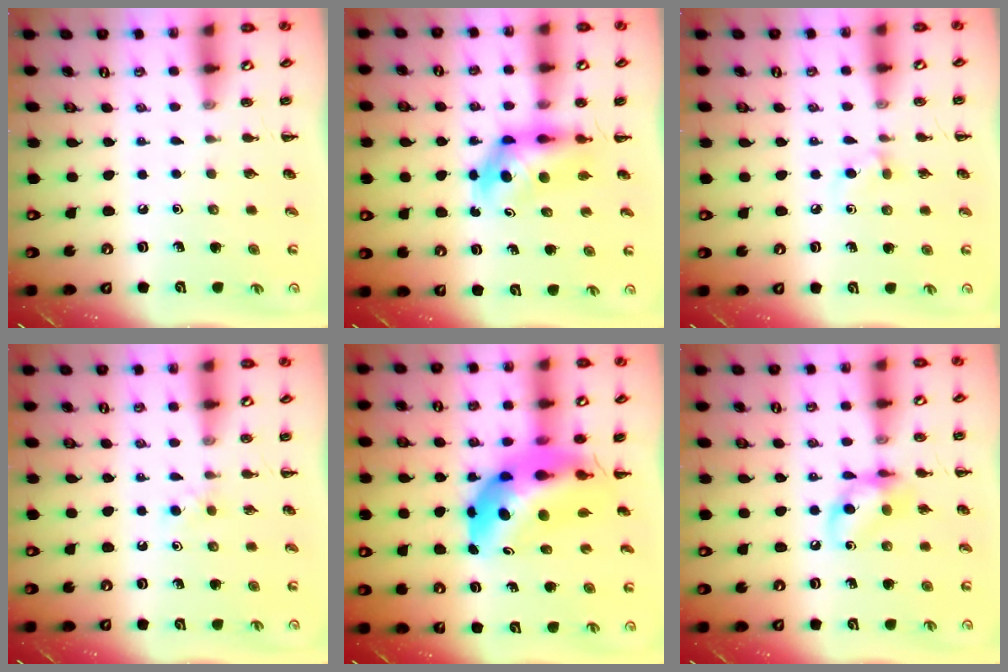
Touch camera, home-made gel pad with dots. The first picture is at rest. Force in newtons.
{"total": 4.8, "press": 4.7, "slide": 0.7}
{"total": 4.7, "press": 4.3, "slide": 1.8}
{"total": 2.6, "press": 2.4, "slide": 1.0}
{"total": 13.4, "press": 12.9, "slide": 3.8}
{"total": 11.3, "press": 11.2, "slide": 1.4}